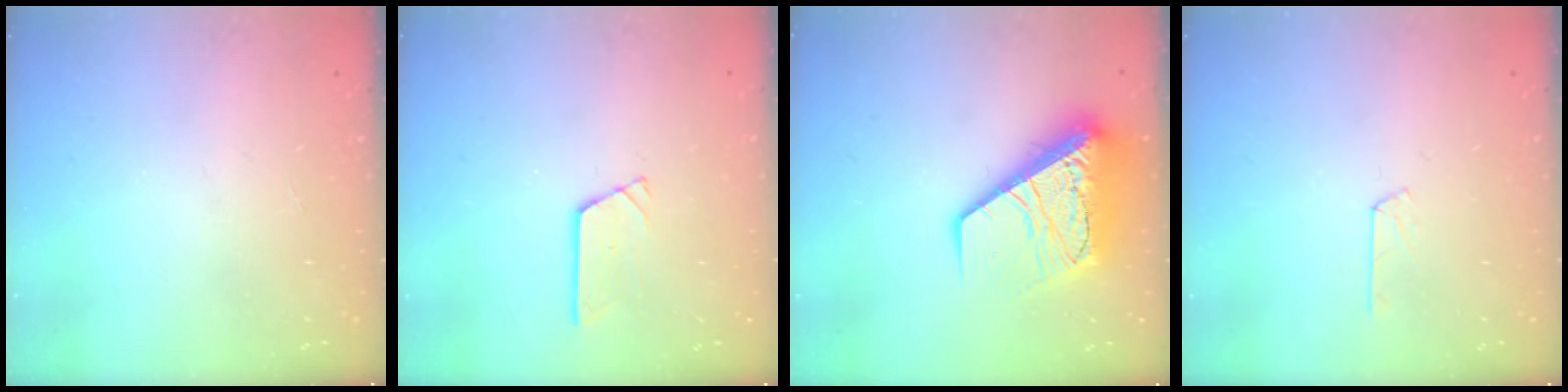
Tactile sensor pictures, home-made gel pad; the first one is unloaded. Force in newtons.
{"total": 2.4, "press": 2.4, "slide": 0.2}
{"total": 15.8, "press": 15.7, "slide": 1.7}
{"total": 2.9, "press": 2.9, "slide": 0.3}